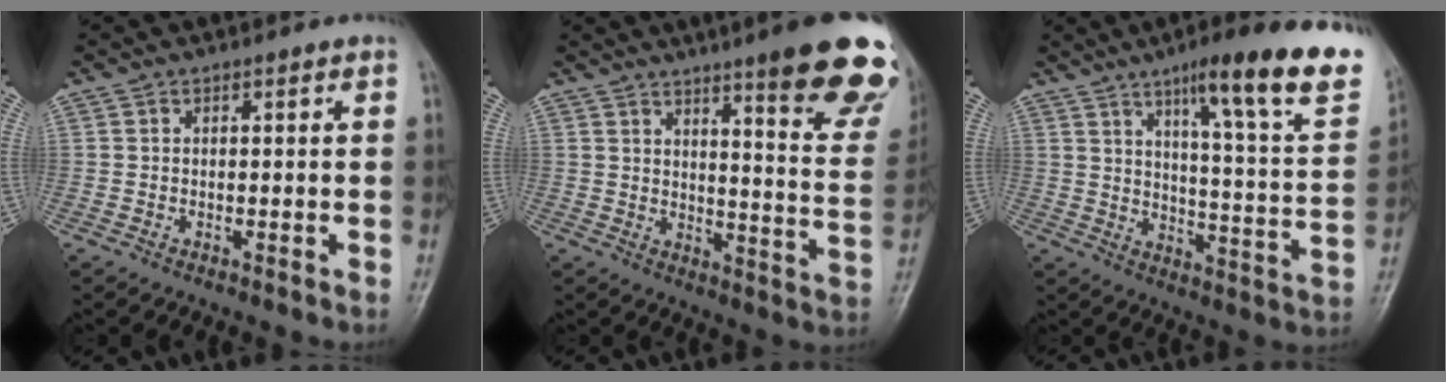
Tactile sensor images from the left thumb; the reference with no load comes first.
{"total": 20.9, "force": [13.2, 3.1, 15.9], "torque": [-0.175, -0.070, 0.169]}
{"total": 22.7, "force": [14.1, 3.2, 17.5], "torque": [-0.224, -0.058, 0.198]}